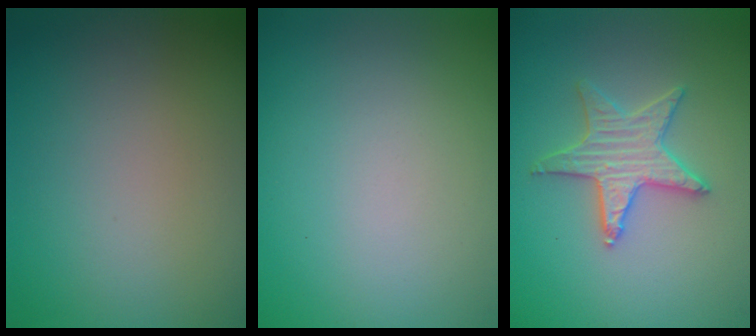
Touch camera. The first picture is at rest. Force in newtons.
{"total": 0.0}
{"total": 3.5, "press": 3.3, "slide": 1.0}